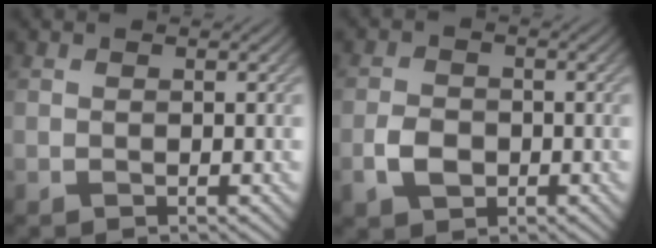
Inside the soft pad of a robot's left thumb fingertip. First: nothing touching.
{"total": 3.5, "force": [-1.2, 2.5, 2.1], "torque": [-0.047, -0.003, -0.027]}